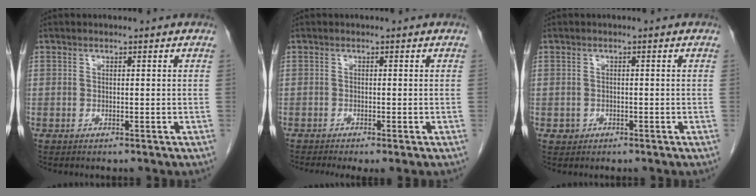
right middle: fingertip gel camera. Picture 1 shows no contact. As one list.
[{"total": 3.9, "force": [-2.9, 0.4, 2.5], "torque": [-0.033, -0.010, -0.045]}, {"total": 1.1, "force": [-0.5, 1.0, 0.1], "torque": [-0.001, 0.004, -0.006]}]